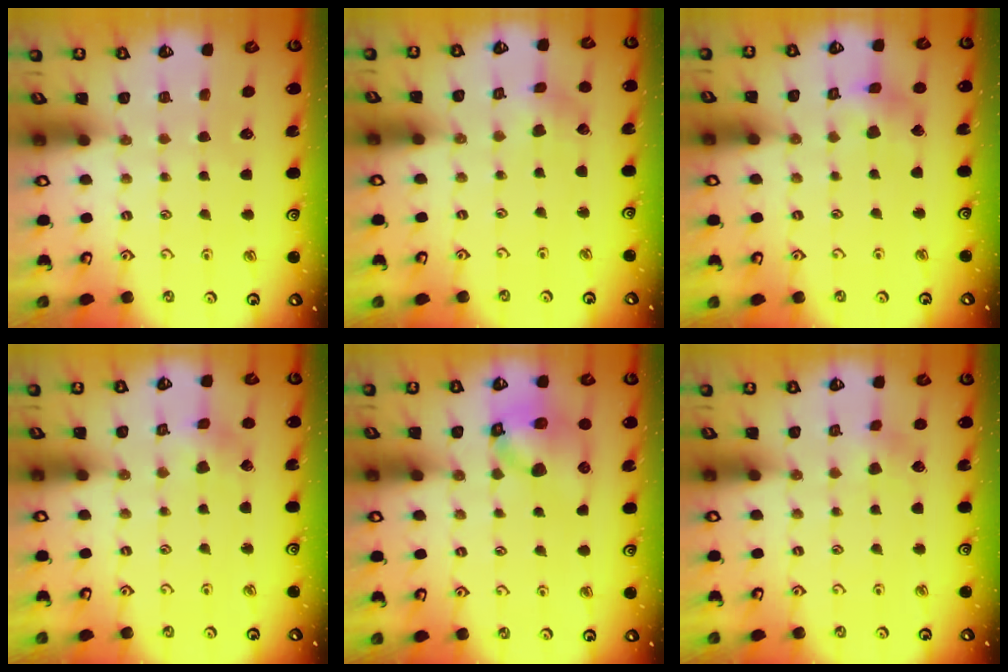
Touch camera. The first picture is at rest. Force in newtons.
{"total": 2.3, "press": 2.3, "slide": 0.3}
{"total": 8.6, "press": 8.6, "slide": 1.0}
{"total": 2.6, "press": 2.5, "slide": 0.3}
{"total": 12.9, "press": 12.8, "slide": 1.8}
{"total": 2.9, "press": 2.8, "slide": 0.8}